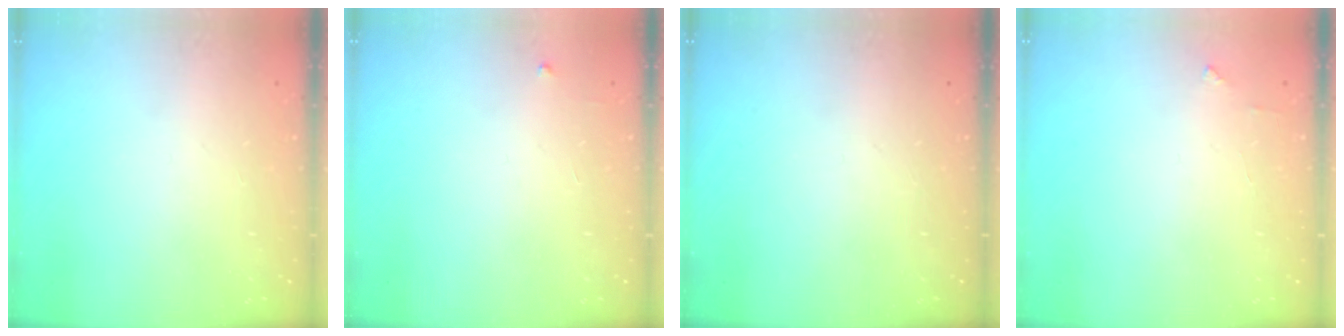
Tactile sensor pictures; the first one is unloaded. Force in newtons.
{"total": 2.6, "press": 2.6, "slide": 0.4}
{"total": 0.0}
{"total": 2.6, "press": 2.6, "slide": 0.2}